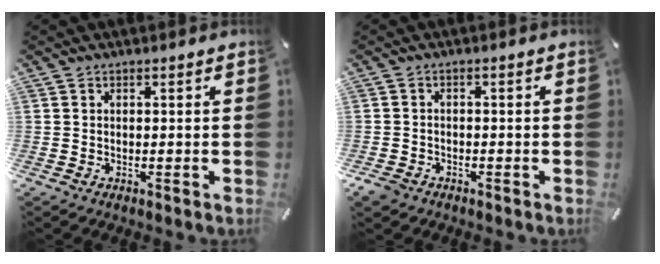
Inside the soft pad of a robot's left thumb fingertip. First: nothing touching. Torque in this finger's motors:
{"motor_torque": [0.01, 0.38, 0.07, 0.06, 0.10]}